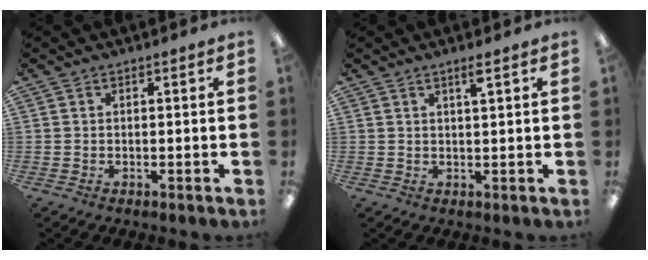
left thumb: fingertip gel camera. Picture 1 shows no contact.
{"total": 2.4, "force": [1.6, 0.0, 1.7], "torque": [-0.038, -0.001, 0.028]}